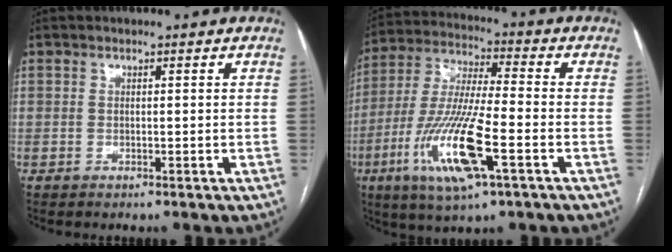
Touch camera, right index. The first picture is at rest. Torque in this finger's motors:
{"motor_torque": [1.44, -0.70, 0.54, 0.21]}